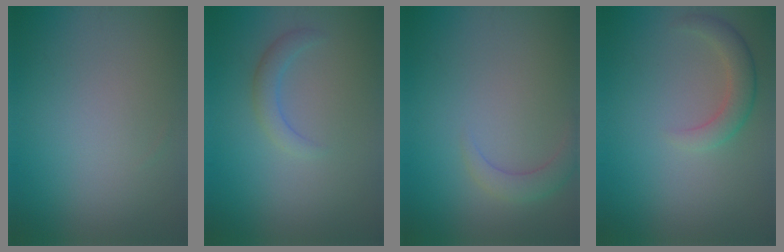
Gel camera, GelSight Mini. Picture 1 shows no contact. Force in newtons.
{"total": 1.8, "press": 1.8, "slide": 0.2}
{"total": 2.1, "press": 2.1, "slide": 0.2}
{"total": 2.8, "press": 2.8, "slide": 0.1}